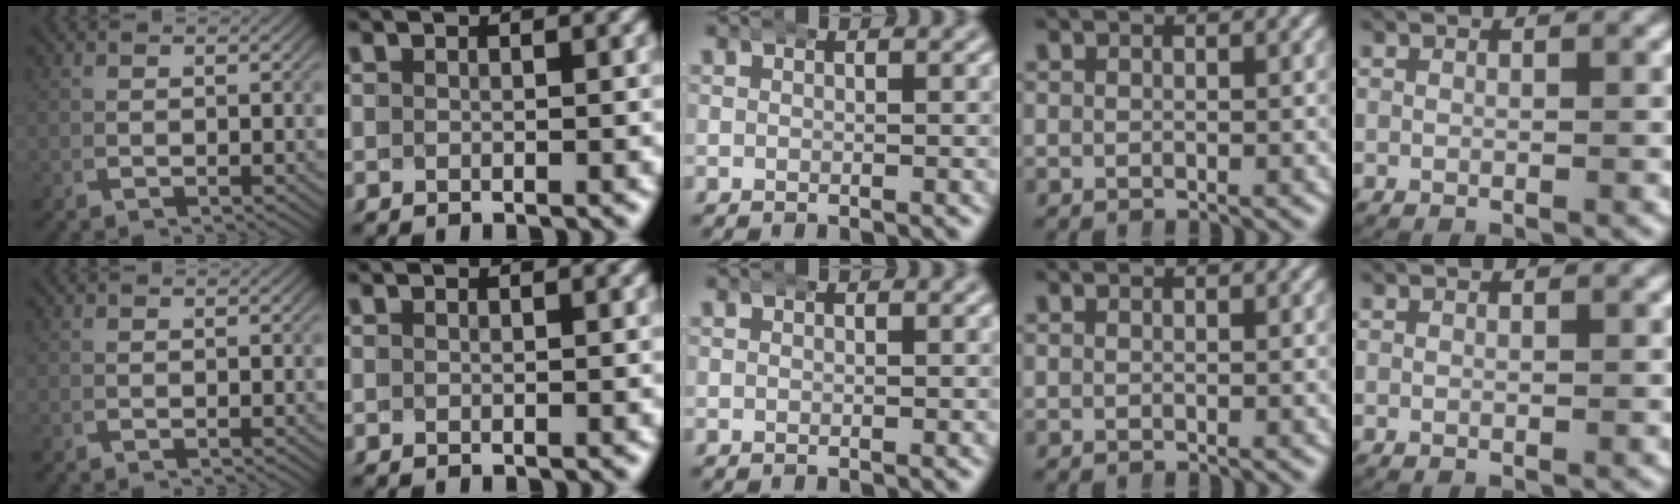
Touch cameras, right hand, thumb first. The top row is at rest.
{}